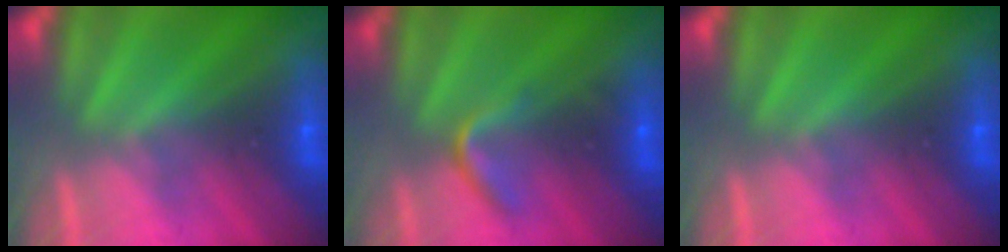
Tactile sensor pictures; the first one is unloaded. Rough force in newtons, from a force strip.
{"total": 2.2}
{"total": 0.0}